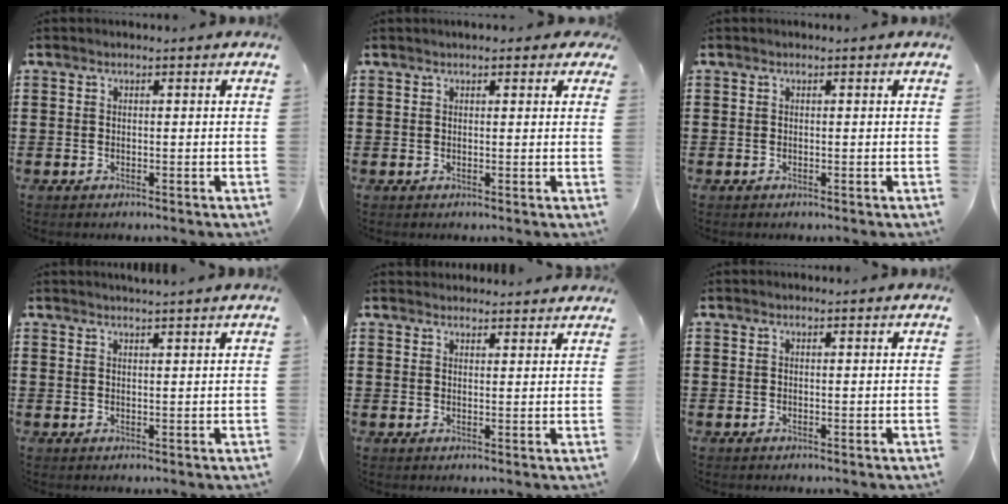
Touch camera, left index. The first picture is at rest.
{"total": 1.1, "force": [0.8, 0.5, 0.5], "torque": [-0.012, 0.005, 0.014]}
{"total": 0.0}
{"total": 1.6, "force": [1.5, -0.4, 0.4], "torque": [-0.009, -0.001, 0.030]}
{"total": 2.1, "force": [2.1, 0.2, -0.3], "torque": [-0.001, -0.004, 0.042]}
{"total": 0.0}